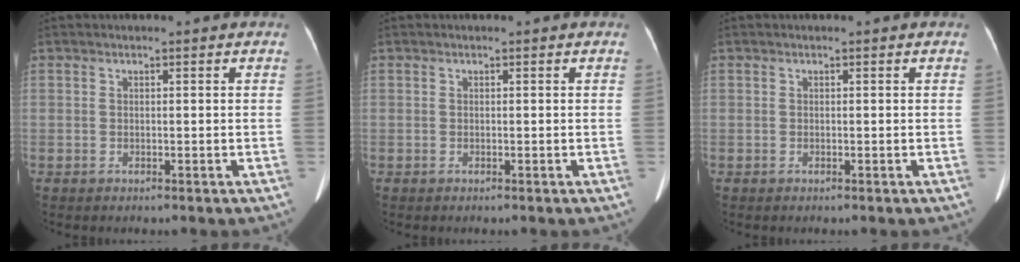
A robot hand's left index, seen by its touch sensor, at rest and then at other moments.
{"total": 0.0}
{"total": 0.0}